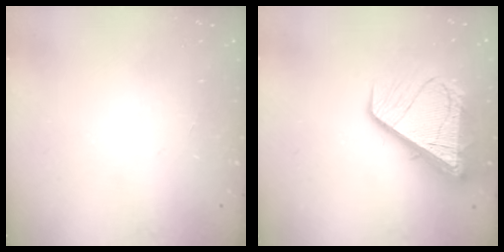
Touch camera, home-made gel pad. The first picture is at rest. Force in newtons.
{"total": 15.2, "press": 15.1, "slide": 1.8}